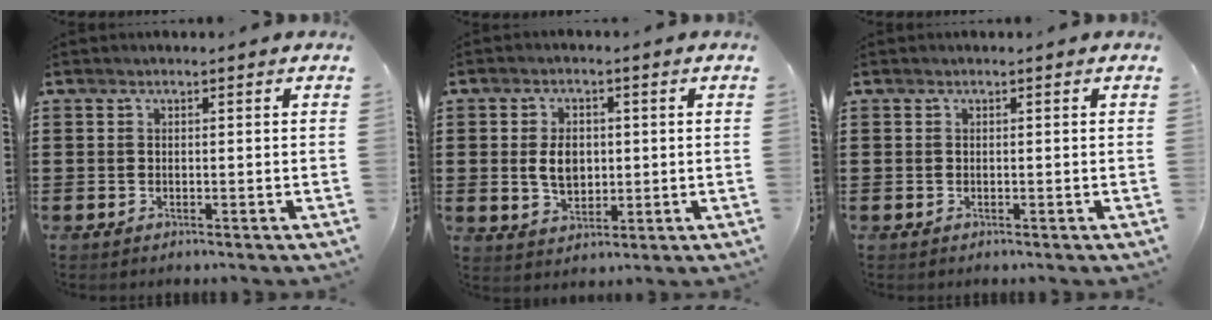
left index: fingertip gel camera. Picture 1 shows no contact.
{"total": 5.2, "force": [0.4, 3.4, 3.9], "torque": [-0.073, 0.003, -0.001]}
{"total": 0.0}